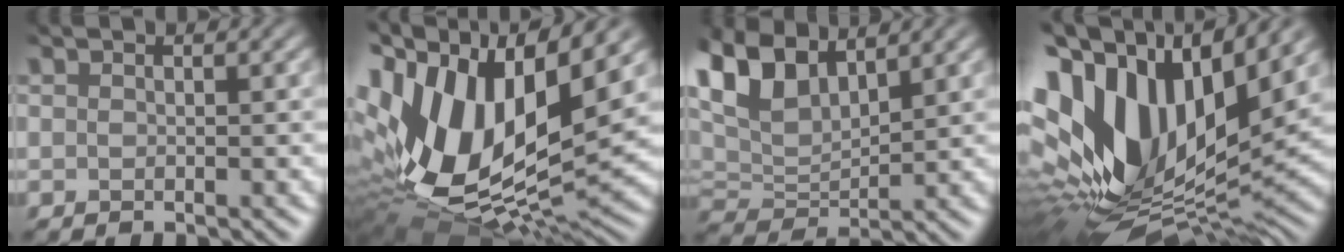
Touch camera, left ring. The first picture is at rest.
{"total": 15.4, "force": [2.9, 8.3, 12.6], "torque": [-0.268, -0.007, 0.055]}
{"total": 6.8, "force": [4.1, 3.0, 4.6], "torque": [-0.116, 0.010, 0.078]}
{"total": 16.9, "force": [4.7, 9.0, 13.6], "torque": [-0.293, 0.007, 0.090]}